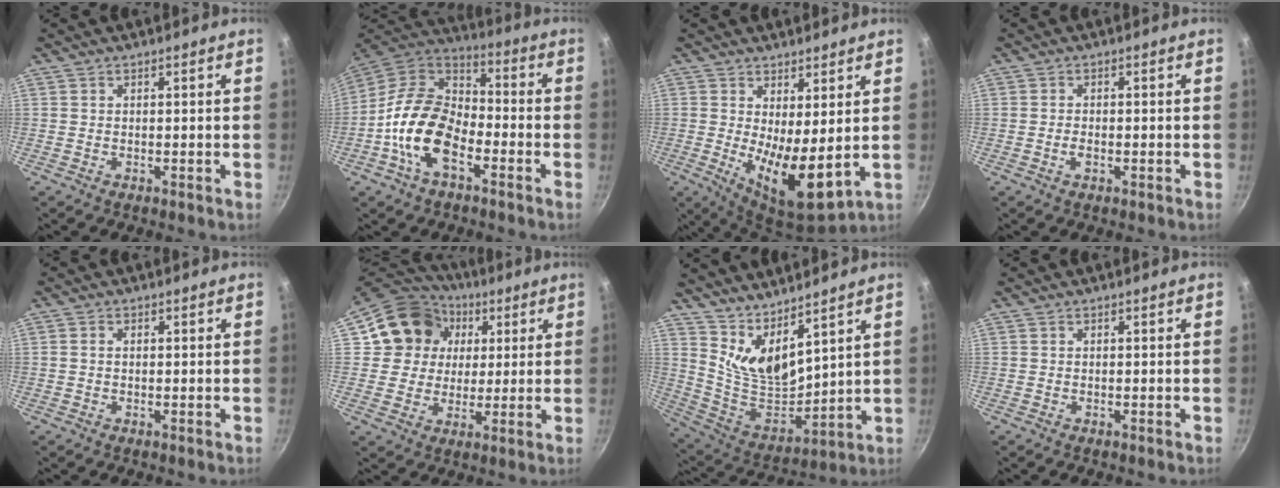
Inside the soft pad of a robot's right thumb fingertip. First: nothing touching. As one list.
[{"total": 16.1, "force": [-5.7, 9.6, 11.6], "torque": [-0.189, 0.045, -0.125]}, {"total": 11.0, "force": [1.4, 4.0, 10.2], "torque": [-0.156, -0.037, 0.029]}, {"total": 1.7, "force": [-0.6, 0.9, 1.3], "torque": [-0.031, 0.003, -0.015]}, {"total": 1.1, "force": [0.1, 0.8, 0.7], "torque": [-0.013, 0.004, 0.000]}, {"total": 14.7, "force": [4.1, 13.2, 5.1], "torque": [-0.067, 0.018, 0.062]}, {"total": 11.4, "force": [7.8, 4.2, 7.1], "torque": [-0.112, -0.096, 0.163]}, {"total": 0.0}]